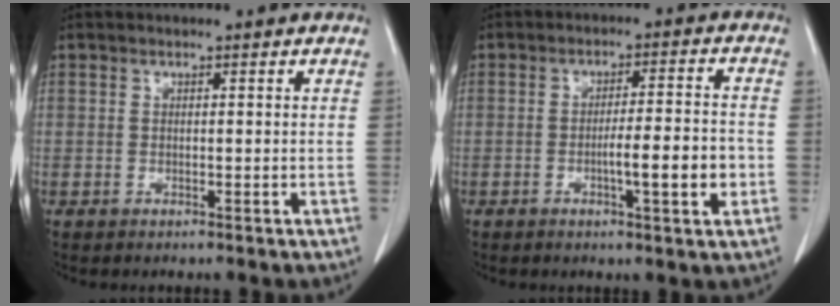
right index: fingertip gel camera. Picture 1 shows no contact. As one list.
[{"total": 8.2, "force": [-2.2, 1.1, 7.8], "torque": [-0.120, 0.007, -0.031]}]